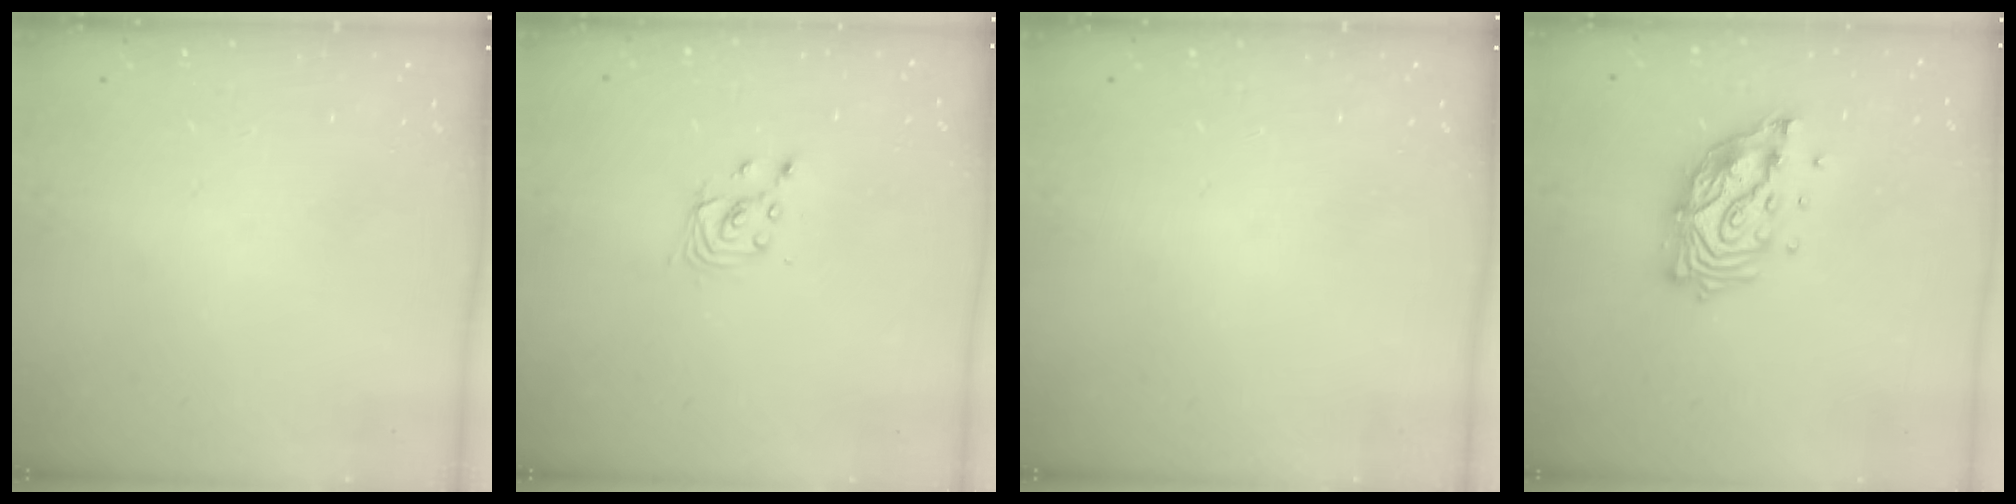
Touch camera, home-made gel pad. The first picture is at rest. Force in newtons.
{"total": 3.3, "press": 3.3, "slide": 0.3}
{"total": 0.0}
{"total": 13.6, "press": 13.5, "slide": 1.5}